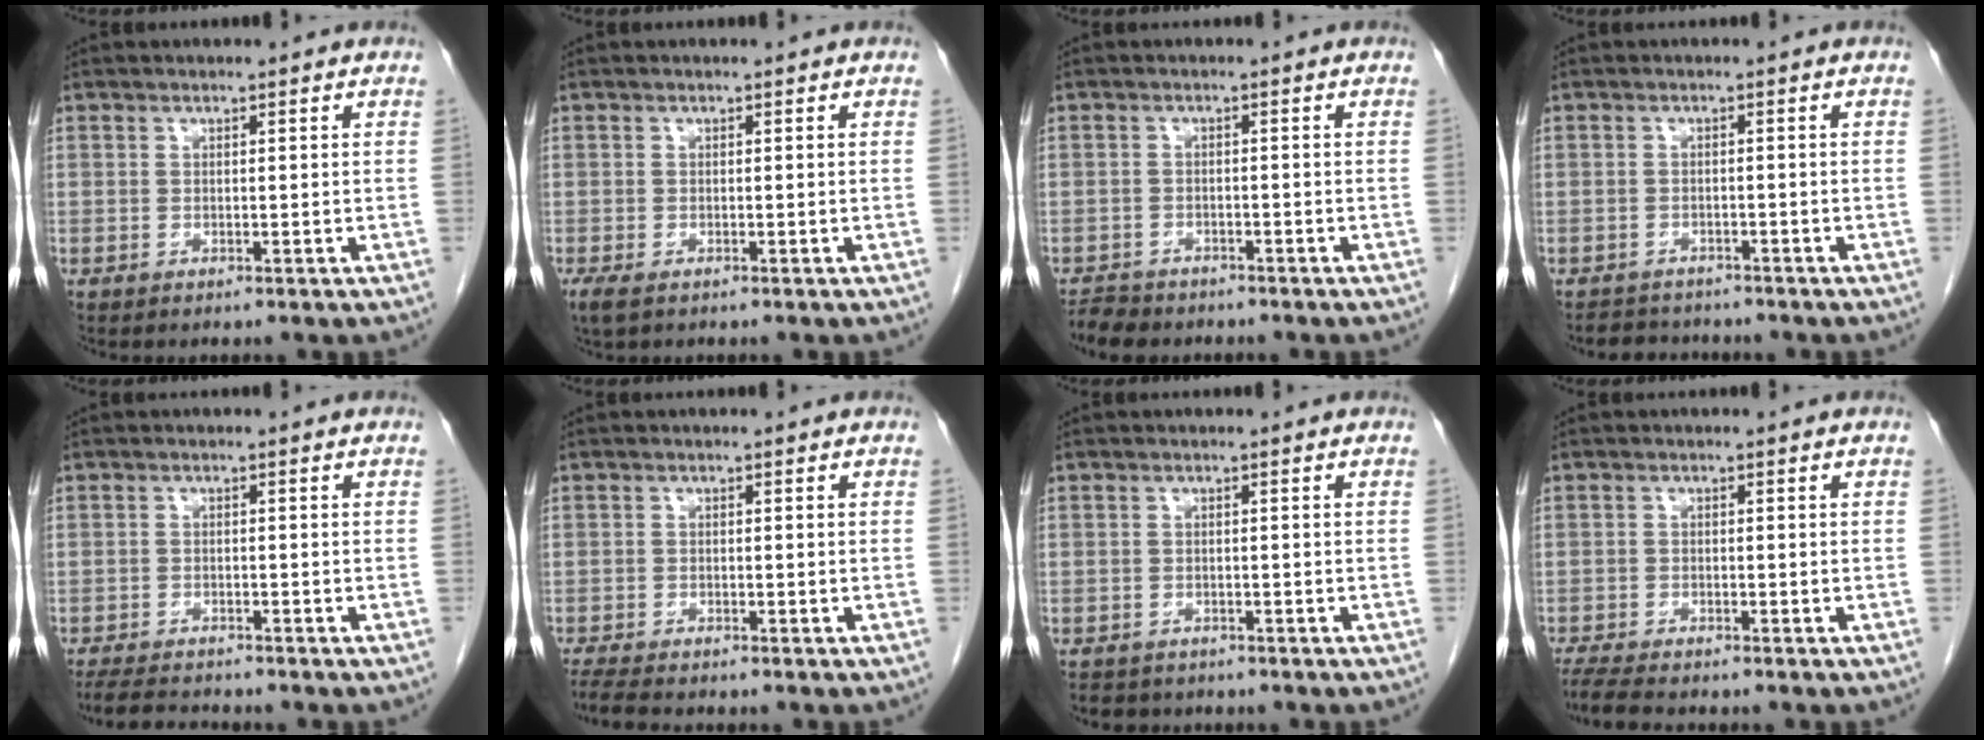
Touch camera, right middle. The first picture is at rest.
{"total": 2.6, "force": [-1.6, 1.2, 1.6], "torque": [-0.041, -0.009, -0.023]}
{"total": 4.2, "force": [-3.8, 1.5, 0.9], "torque": [-0.022, -0.009, -0.061]}
{"total": 3.9, "force": [-3.7, 1.4, 0.1], "torque": [-0.006, -0.006, -0.054]}
{"total": 5.9, "force": [-5.5, 0.8, 2.0], "torque": [-0.035, -0.019, -0.089]}
{"total": 4.7, "force": [-4.2, 0.6, 2.1], "torque": [-0.040, -0.016, -0.071]}
{"total": 4.1, "force": [-3.6, 2.0, 0.7], "torque": [-0.012, 0.000, -0.046]}
{"total": 5.7, "force": [-5.1, 0.7, 2.5], "torque": [-0.047, -0.018, -0.086]}